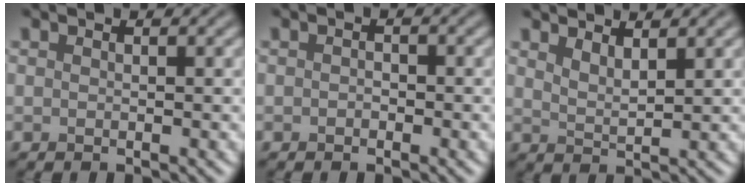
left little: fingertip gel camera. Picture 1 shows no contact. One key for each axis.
{"total": 0.7, "fx": -0.2, "fy": 0.5, "fz": 0.4, "tx": -0.006, "ty": -0.001, "tz": -0.005}
{"total": 2.2, "fx": 1.8, "fy": 0.5, "fz": 1.1, "tx": -0.017, "ty": -0.002, "tz": 0.033}